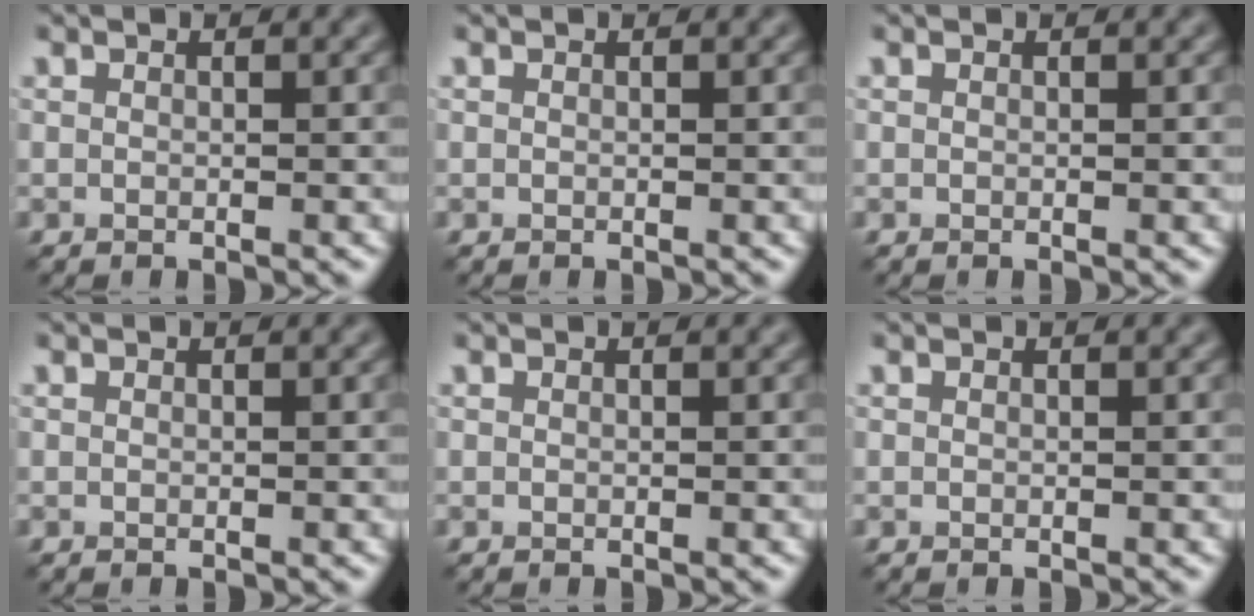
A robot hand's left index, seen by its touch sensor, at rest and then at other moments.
{"total": 0.0}
{"total": 0.0}
{"total": 0.0}
{"total": 0.0}
{"total": 0.0}